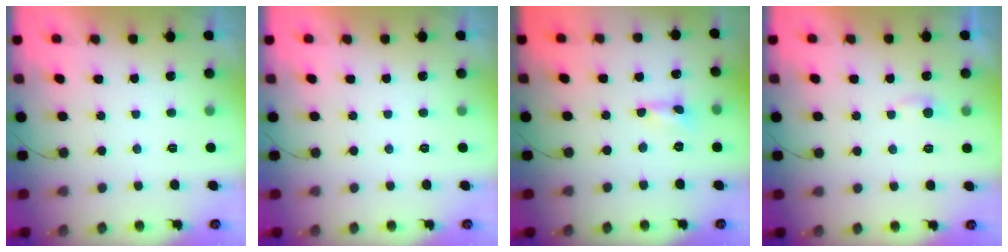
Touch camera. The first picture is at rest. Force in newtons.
{"total": 0.0}
{"total": 0.0}
{"total": 3.0, "press": 3.0, "slide": 0.3}